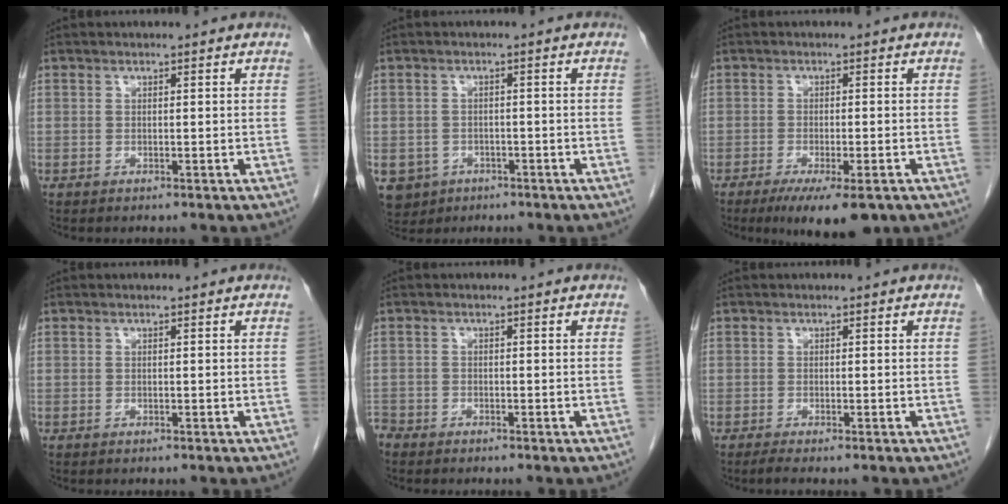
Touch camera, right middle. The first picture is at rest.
{"total": 6.6, "force": [-3.3, 5.5, 1.5], "torque": [-0.039, 0.004, -0.046]}
{"total": 8.6, "force": [-5.7, 1.8, 6.3], "torque": [-0.087, -0.019, -0.083]}
{"total": 0.0}
{"total": 2.0, "force": [-1.9, 0.8, 0.2], "torque": [-0.007, -0.001, -0.035]}
{"total": 1.2, "force": [-0.9, -0.2, 0.8], "torque": [-0.021, -0.006, -0.020]}